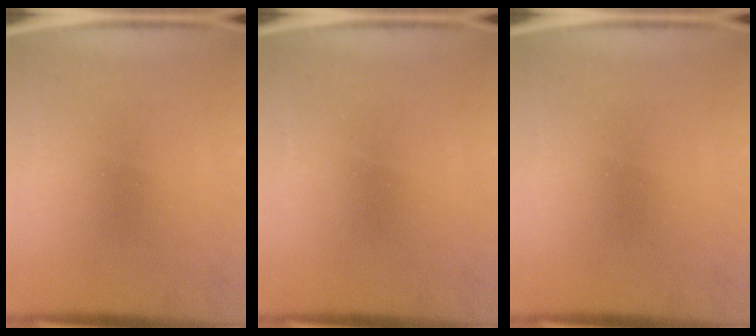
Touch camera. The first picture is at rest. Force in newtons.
{"total": 0.0}
{"total": 0.0}